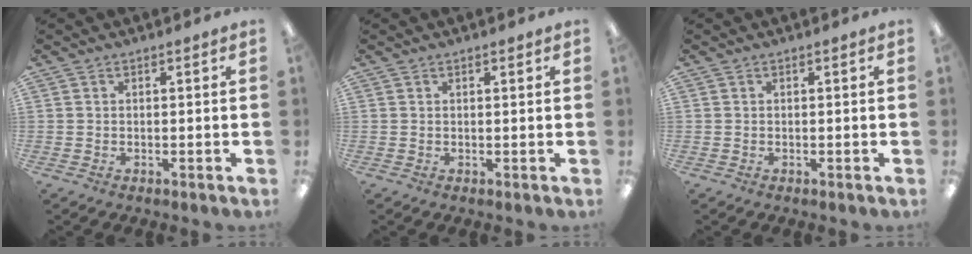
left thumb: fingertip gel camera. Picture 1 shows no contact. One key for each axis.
{"total": 0.9, "fx": 0.5, "fy": 0.2, "fz": 0.8, "tx": -0.008, "ty": -0.002, "tz": 0.006}
{"total": 0.0}